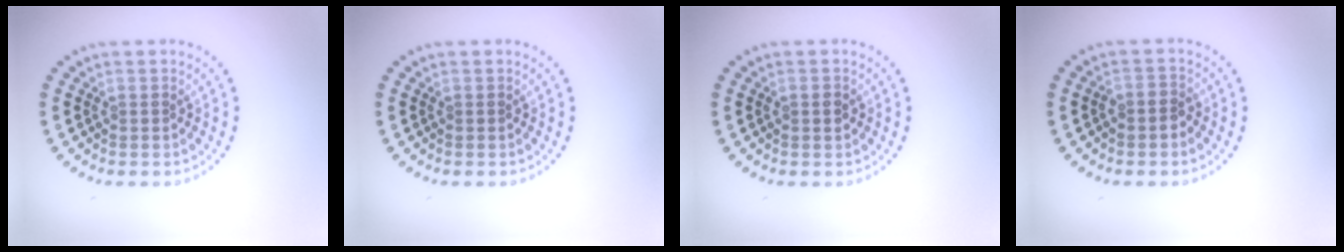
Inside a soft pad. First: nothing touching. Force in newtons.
{"total": 0.0}
{"total": 1.2, "press": 1.2, "slide": 0.1}
{"total": 1.1, "press": 0.9, "slide": 0.7}